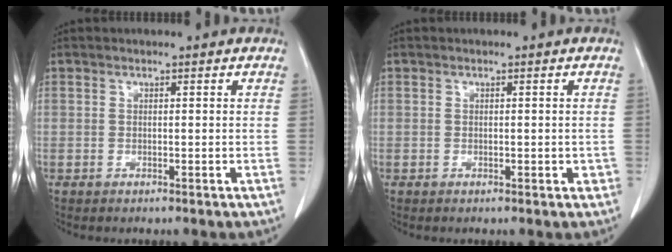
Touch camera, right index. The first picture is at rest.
{"total": 1.4, "force": [-0.3, 0.9, 1.1], "torque": [-0.010, 0.004, -0.001]}